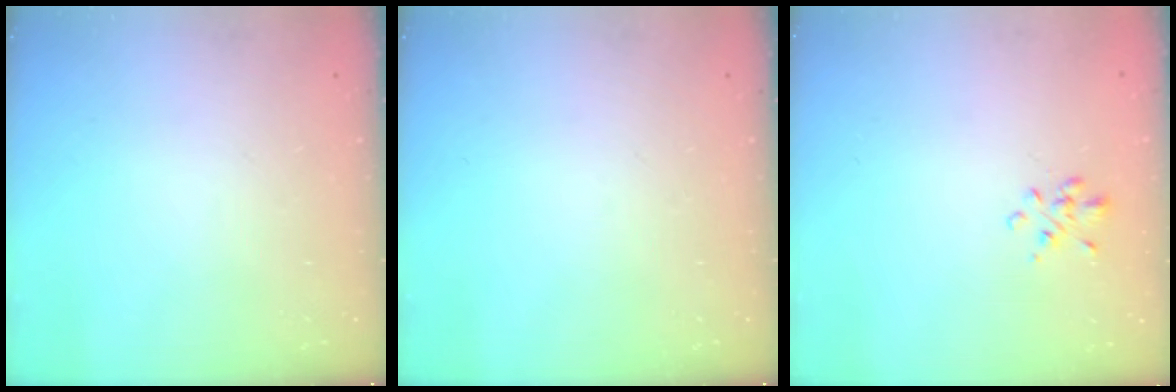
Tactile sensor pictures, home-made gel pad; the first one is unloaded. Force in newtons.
{"total": 0.0}
{"total": 1.4, "press": 1.3, "slide": 0.6}